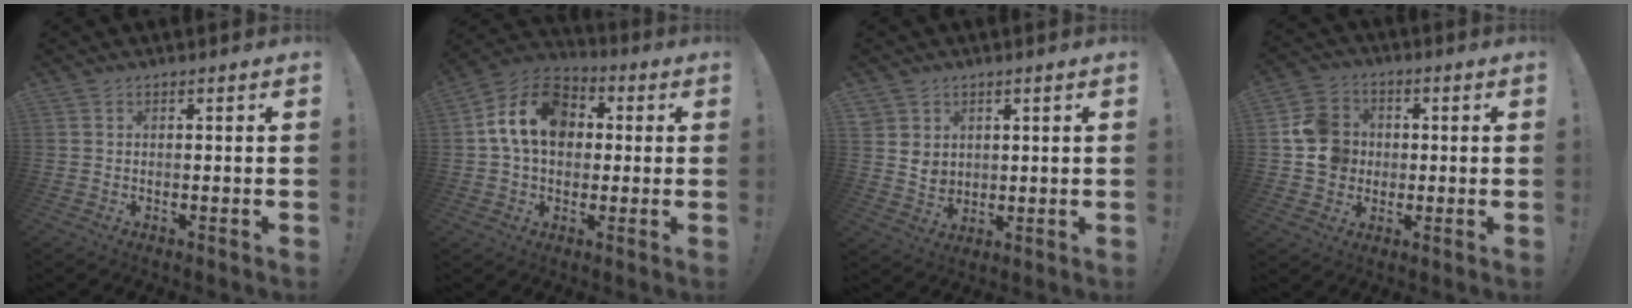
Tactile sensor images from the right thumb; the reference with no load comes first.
{"total": 15.7, "force": [3.4, 11.6, 9.9], "torque": [-0.160, 0.013, 0.068]}
{"total": 5.3, "force": [2.9, 4.3, 0.9], "torque": [-0.018, -0.021, 0.059]}
{"total": 11.4, "force": [0.4, 10.7, 4.0], "torque": [-0.055, 0.008, 0.014]}